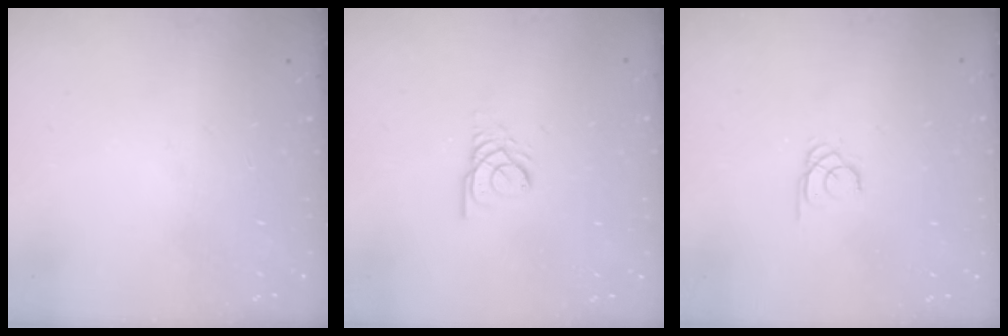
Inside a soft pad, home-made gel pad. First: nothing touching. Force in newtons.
{"total": 2.6, "press": 2.6, "slide": 0.1}
{"total": 1.3, "press": 1.3, "slide": 0.1}